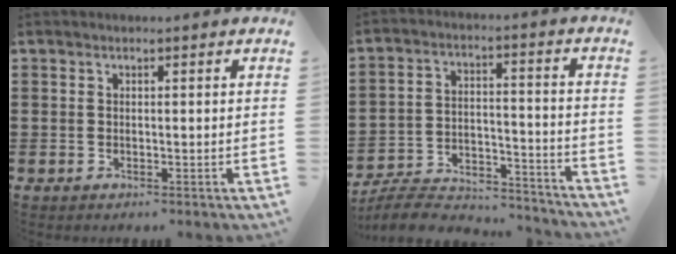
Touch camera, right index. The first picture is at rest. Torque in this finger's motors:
{"motor_torque": [-2.14, 0.00, -1.05, -0.16]}